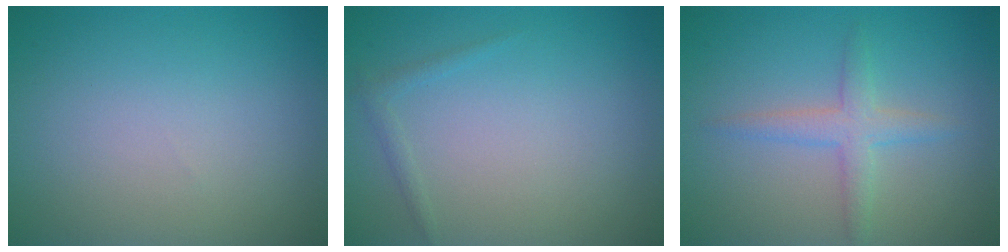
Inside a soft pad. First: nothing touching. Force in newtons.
{"total": 0.8, "press": 0.8, "slide": 0.1}
{"total": 2.4, "press": 2.4, "slide": 0.0}